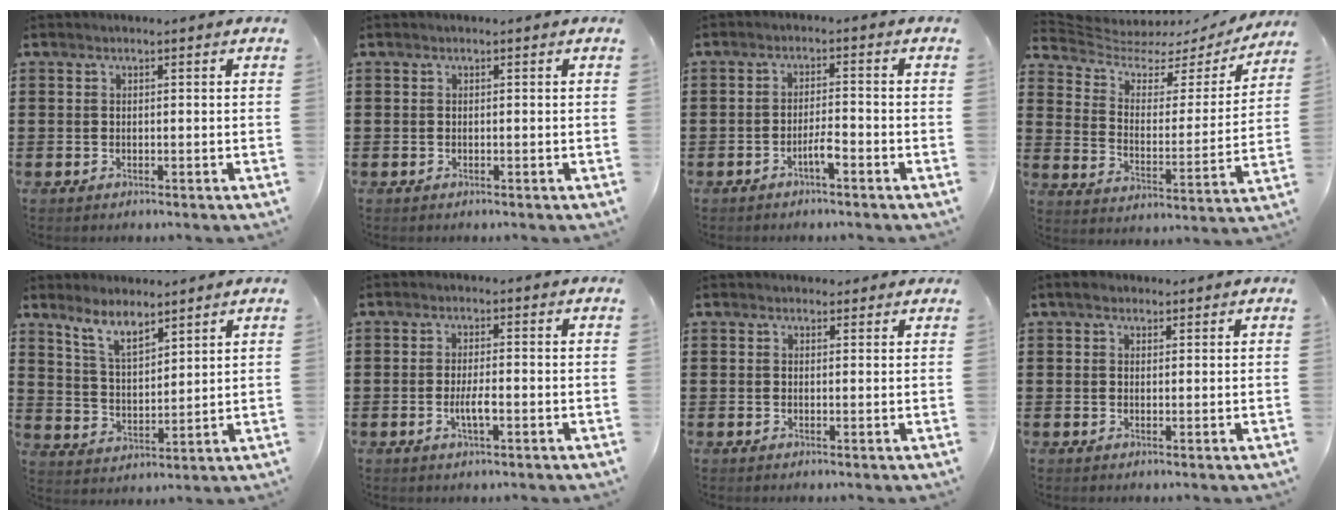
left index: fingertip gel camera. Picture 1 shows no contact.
{"total": 0.0}
{"total": 3.0, "force": [-1.8, 0.5, 2.4], "torque": [-0.042, 0.007, -0.034]}
{"total": 4.8, "force": [4.1, 2.0, 1.7], "torque": [-0.060, -0.026, 0.064]}
{"total": 6.9, "force": [5.6, 1.9, 3.4], "torque": [-0.084, -0.014, 0.104]}
{"total": 3.2, "force": [-0.9, 0.7, 3.0], "torque": [-0.059, -0.002, -0.017]}
{"total": 1.2, "force": [1.0, 0.7, 0.1], "torque": [0.003, 0.003, 0.017]}
{"total": 1.7, "force": [1.2, 1.0, 0.7], "torque": [-0.010, 0.004, 0.021]}